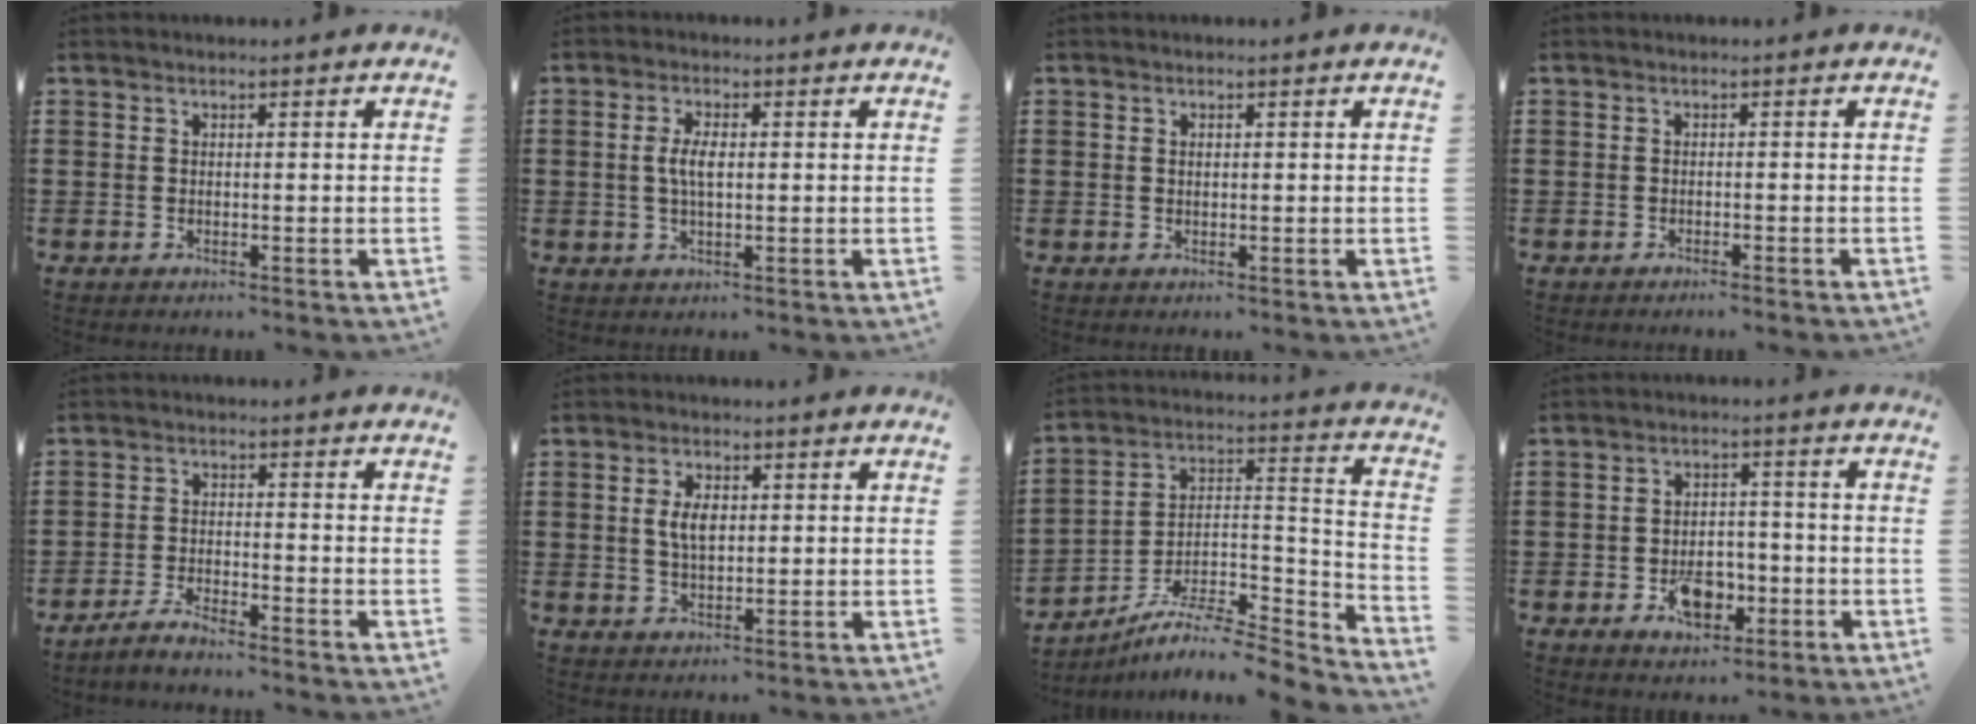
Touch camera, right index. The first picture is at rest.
{"total": 3.8, "force": [0.2, 1.4, 3.5], "torque": [-0.076, 0.001, -0.001]}
{"total": 0.5, "force": [0.1, 0.3, 0.4], "torque": [-0.010, 0.000, 0.002]}
{"total": 0.8, "force": [-0.7, -0.2, 0.2], "torque": [-0.004, -0.001, -0.015]}
{"total": 2.8, "force": [-2.7, -0.2, 0.7], "torque": [-0.020, 0.003, -0.057]}
{"total": 4.1, "force": [0.6, 2.1, 3.5], "torque": [-0.063, 0.007, 0.007]}
{"total": 7.4, "force": [-6.3, 2.0, 3.1], "torque": [-0.056, 0.003, -0.124]}
{"total": 6.4, "force": [-2.5, 3.9, 4.5], "torque": [-0.067, 0.001, -0.044]}